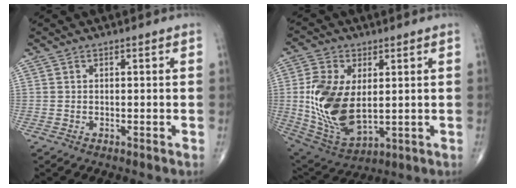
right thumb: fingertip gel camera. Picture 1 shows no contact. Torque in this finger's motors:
{"motor_torque": [-0.02, 0.44, 0.68, 0.36, 0.39]}